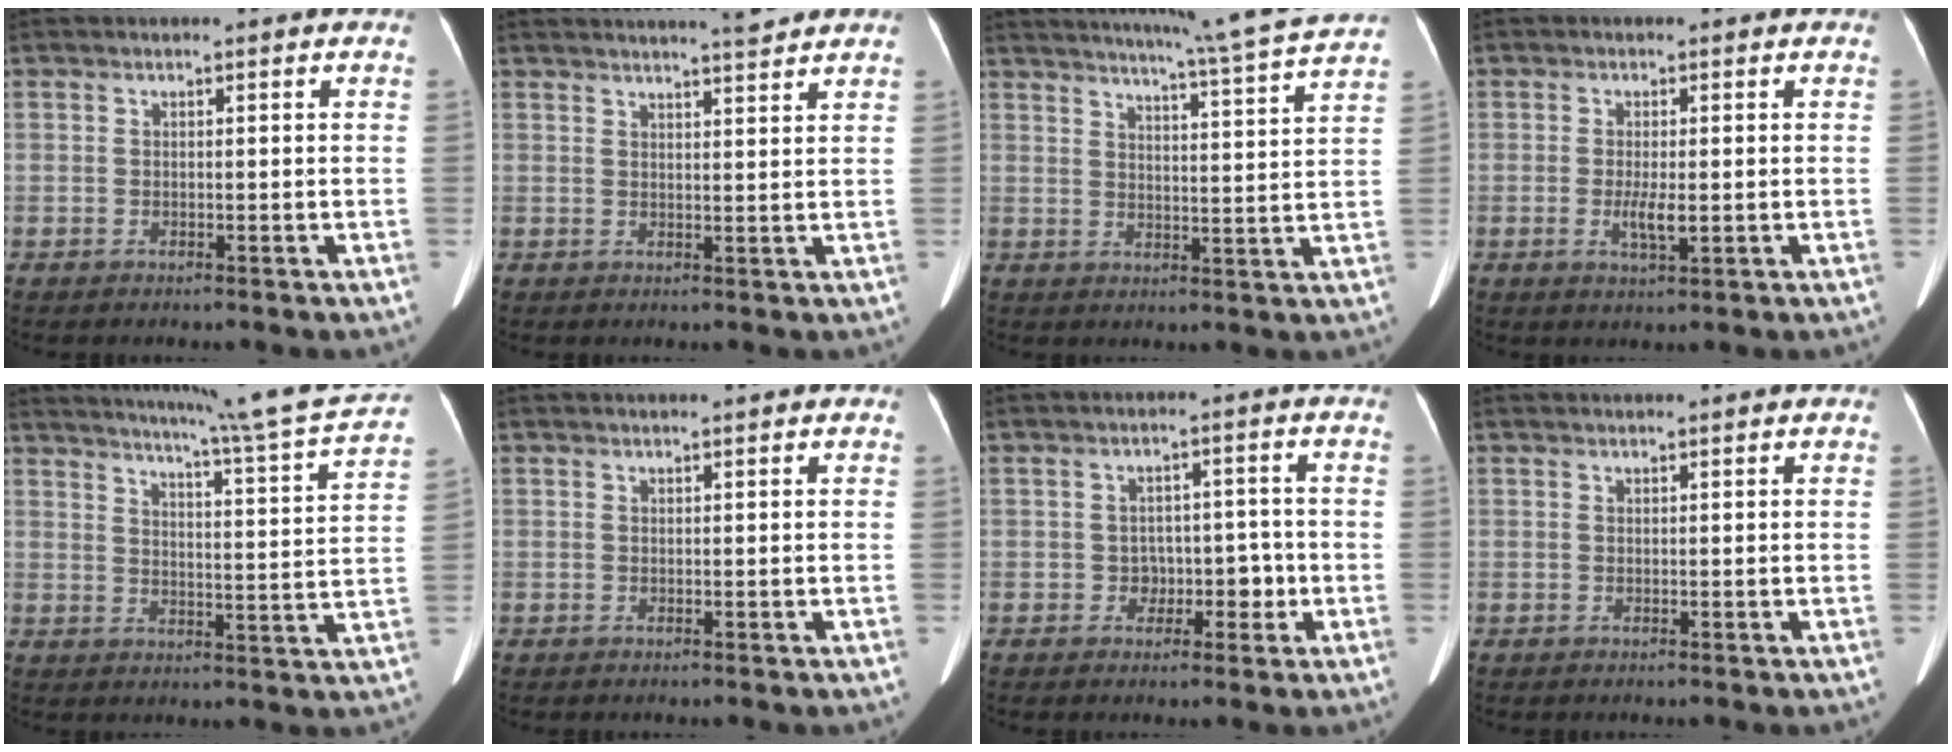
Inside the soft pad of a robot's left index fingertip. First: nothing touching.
{"total": 6.4, "force": [5.9, -0.4, 2.4], "torque": [-0.040, 0.002, 0.077]}
{"total": 15.5, "force": [14.0, -2.3, 6.2], "torque": [-0.105, -0.041, 0.175]}
{"total": 2.9, "force": [-0.5, 0.7, 2.8], "torque": [-0.056, -0.006, -0.007]}
{"total": 20.6, "force": [18.6, -1.5, 8.8], "torque": [-0.141, -0.056, 0.232]}
{"total": 1.9, "force": [1.7, -0.1, 0.8], "torque": [-0.009, 0.012, 0.025]}
{"total": 3.9, "force": [-1.2, 3.0, 2.2], "torque": [-0.024, 0.018, -0.013]}
{"total": 2.1, "force": [2.0, 0.0, 0.8], "torque": [-0.008, 0.022, 0.029]}